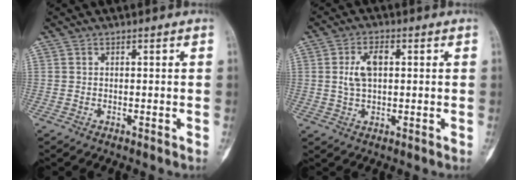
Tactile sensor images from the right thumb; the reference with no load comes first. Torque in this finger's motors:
{"motor_torque": [0.57, 1.17, 0.34, -0.31, 0.01]}